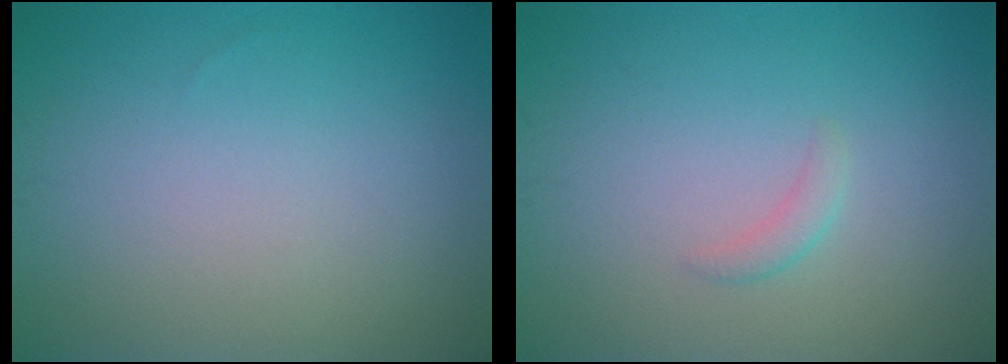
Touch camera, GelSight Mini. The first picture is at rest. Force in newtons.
{"total": 1.0, "press": 1.0, "slide": 0.0}